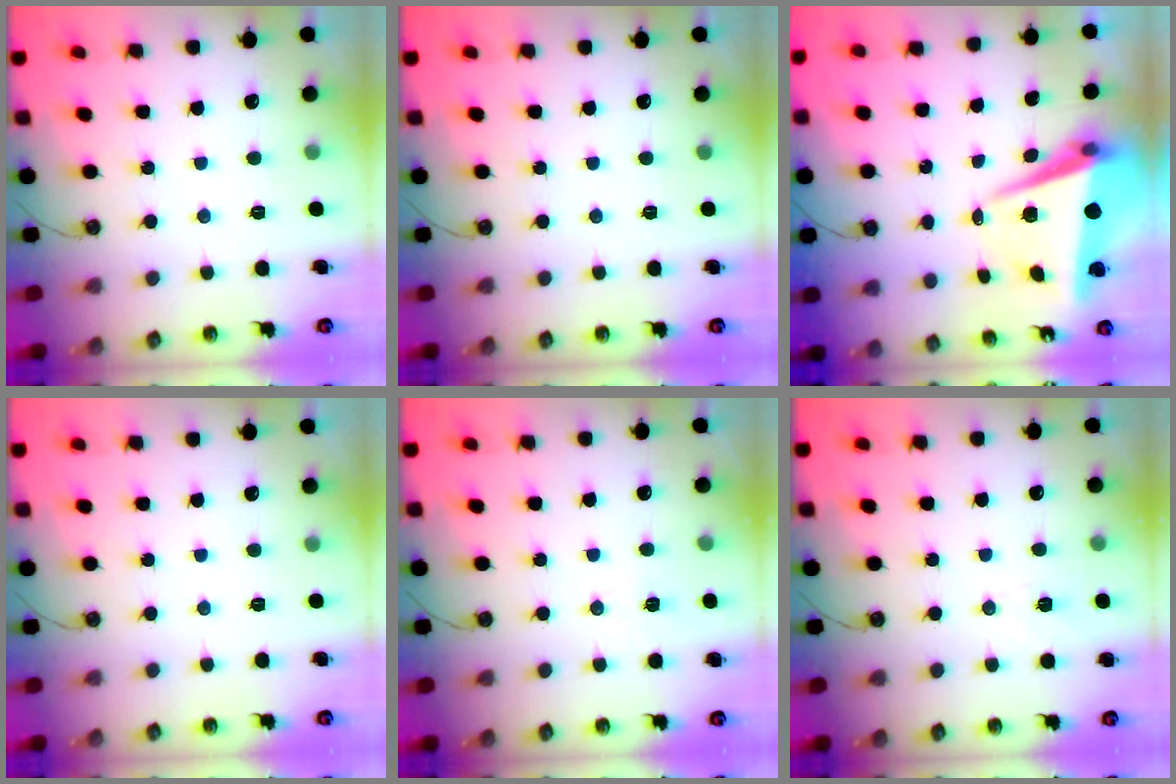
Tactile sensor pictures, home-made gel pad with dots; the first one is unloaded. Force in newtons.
{"total": 0.0}
{"total": 8.2, "press": 8.1, "slide": 1.4}
{"total": 0.0}
{"total": 7.6, "press": 6.3, "slide": 4.3}
{"total": 4.9, "press": 4.2, "slide": 2.4}